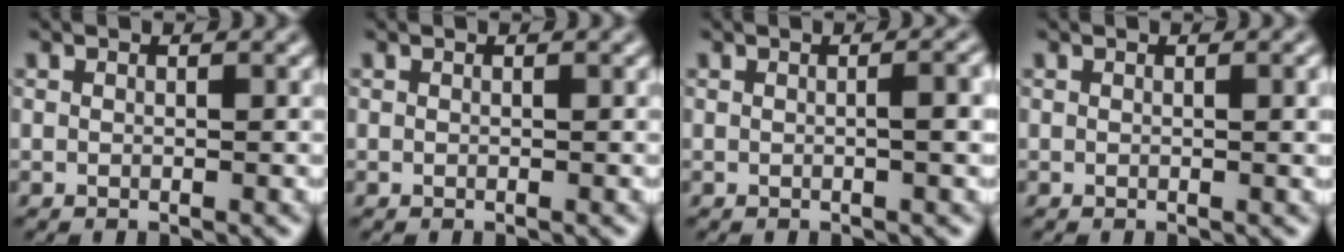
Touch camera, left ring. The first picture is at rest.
{"total": 0.0}
{"total": 2.3, "force": [0.0, 0.7, 2.2], "torque": [-0.024, 0.007, -0.001]}
{"total": 1.1, "force": [0.1, 0.3, 1.1], "torque": [-0.013, 0.002, 0.001]}